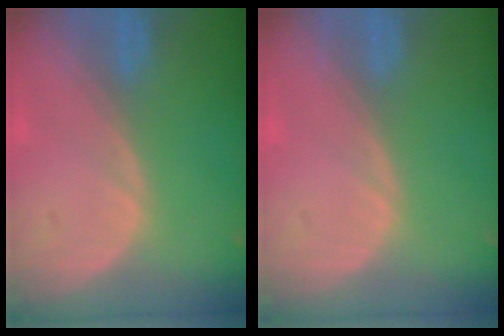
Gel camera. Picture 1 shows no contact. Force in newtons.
{"total": 0.0}